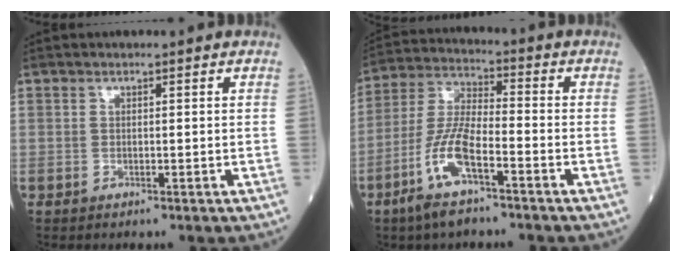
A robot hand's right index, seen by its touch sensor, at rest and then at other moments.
{"total": 9.7, "force": [-5.1, 2.0, 8.1], "torque": [-0.180, -0.006, -0.101]}